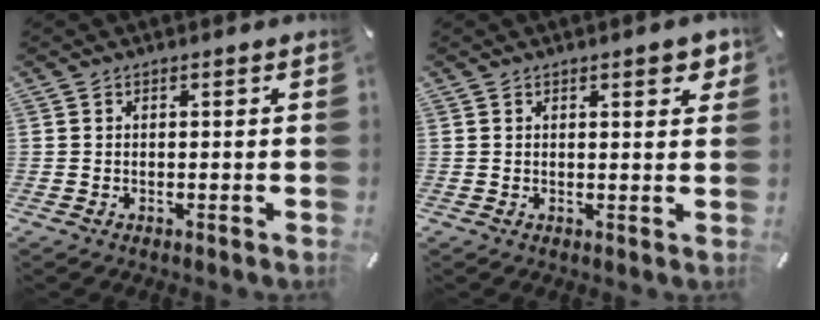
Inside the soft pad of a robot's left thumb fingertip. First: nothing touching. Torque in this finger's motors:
{"motor_torque": [0.71, 0.84, 0.25, -0.34, 0.08]}